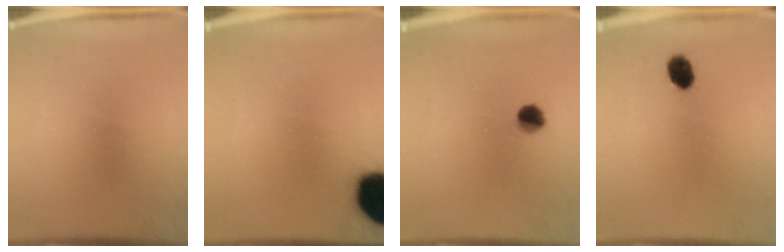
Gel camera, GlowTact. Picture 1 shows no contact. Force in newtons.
{"total": 19.0}
{"total": 4.1}
{"total": 4.4}